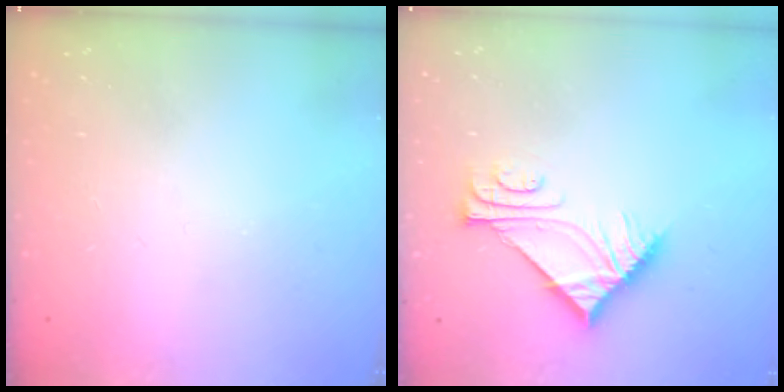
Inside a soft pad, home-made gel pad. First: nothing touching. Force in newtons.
{"total": 7.7, "press": 7.7, "slide": 0.1}